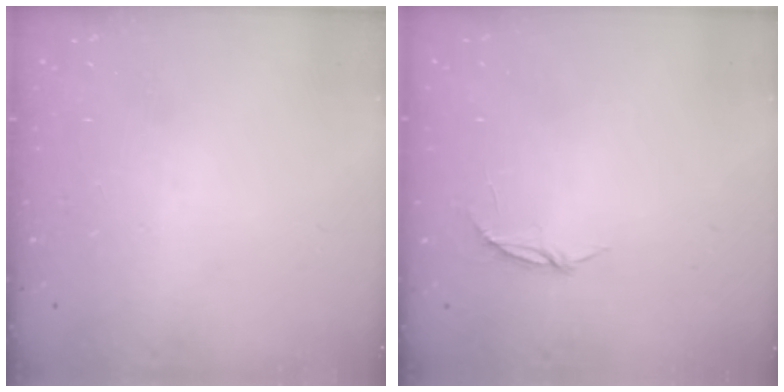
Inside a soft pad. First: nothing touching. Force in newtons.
{"total": 3.3, "press": 3.3, "slide": 0.3}